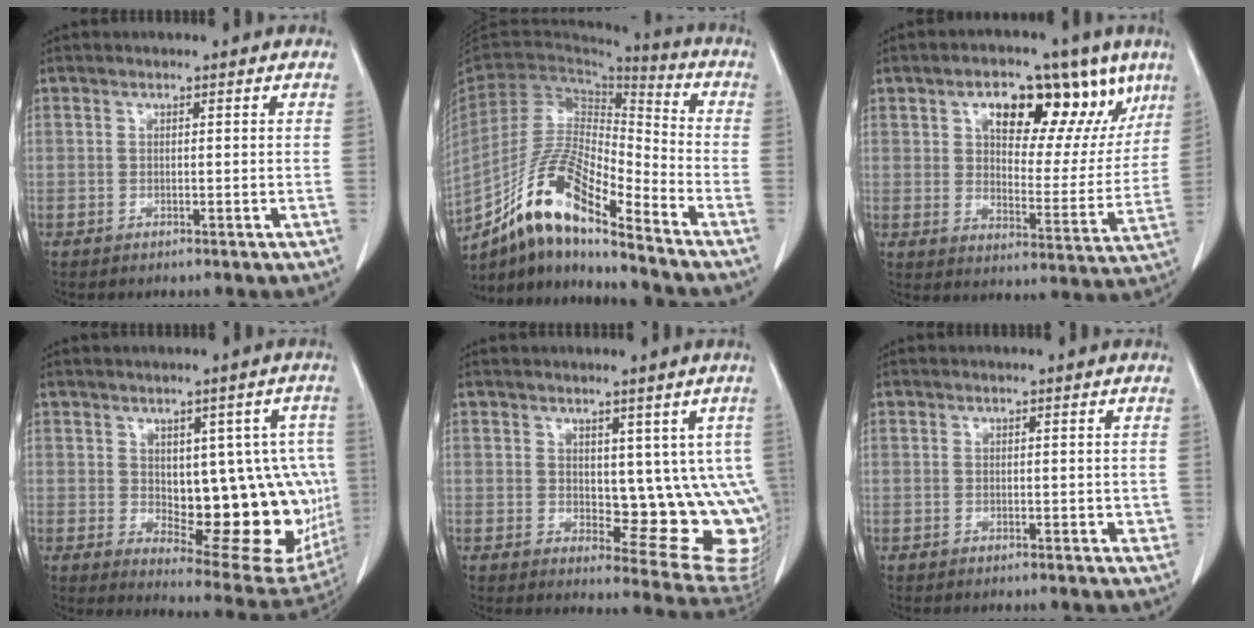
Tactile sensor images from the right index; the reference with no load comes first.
{"total": 15.0, "force": [-10.8, 2.6, 10.1], "torque": [-0.193, 0.011, -0.197]}
{"total": 17.1, "force": [9.0, 8.1, 12.1], "torque": [-0.154, 0.019, 0.134]}
{"total": 16.8, "force": [-0.4, 7.6, 15.0], "torque": [-0.156, 0.010, 0.022]}
{"total": 11.3, "force": [1.9, 5.4, 9.8], "torque": [-0.097, -0.015, 0.036]}
{"total": 1.3, "force": [0.0, 0.9, 0.9], "torque": [-0.007, 0.000, 0.001]}